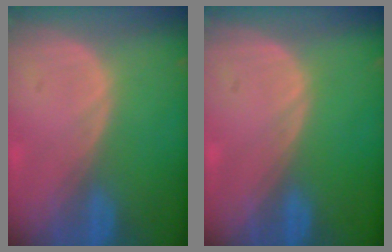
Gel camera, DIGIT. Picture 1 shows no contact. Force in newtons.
{"total": 0.0}